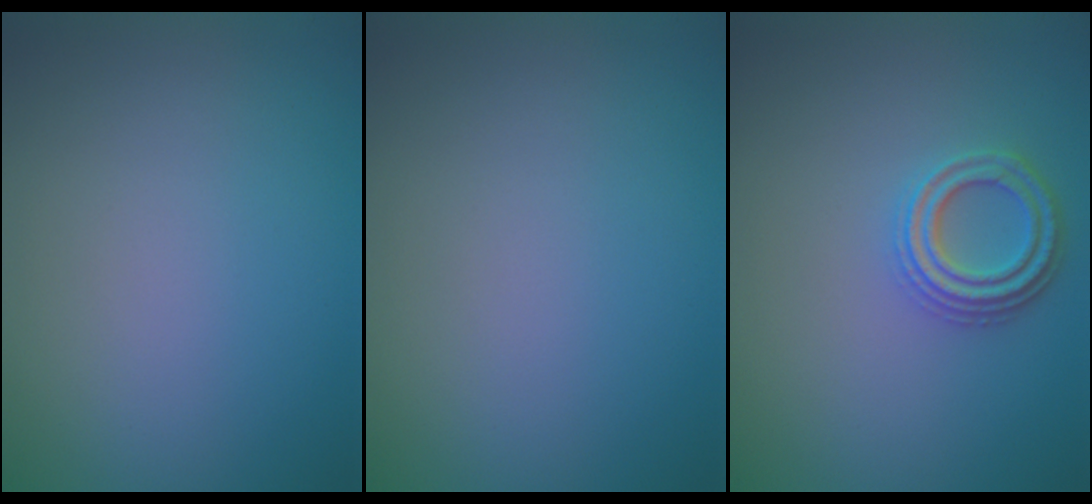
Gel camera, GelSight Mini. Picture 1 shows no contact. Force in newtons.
{"total": 0.0}
{"total": 3.0, "press": 2.7, "slide": 1.1}